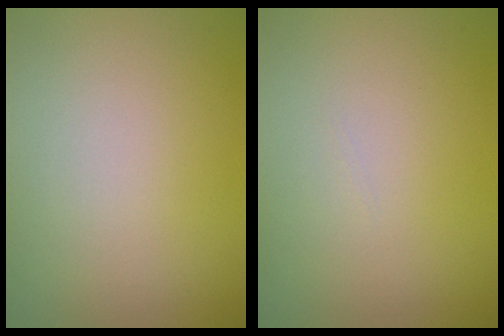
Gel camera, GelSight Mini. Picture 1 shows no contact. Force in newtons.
{"total": 0.0}